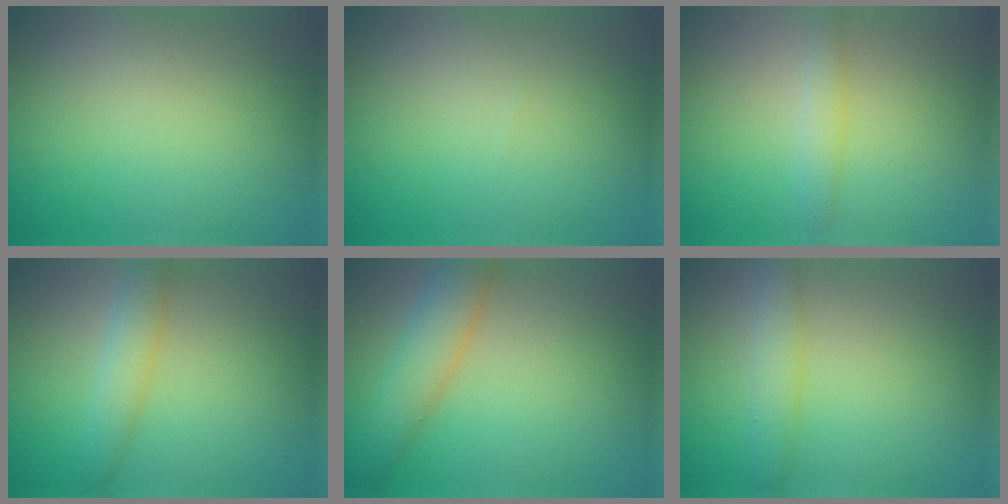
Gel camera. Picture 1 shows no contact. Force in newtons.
{"total": 0.0}
{"total": 1.6, "press": 1.6, "slide": 0.0}
{"total": 2.8, "press": 2.8, "slide": 0.1}
{"total": 4.8, "press": 4.8, "slide": 0.2}
{"total": 2.7, "press": 2.7, "slide": 0.2}